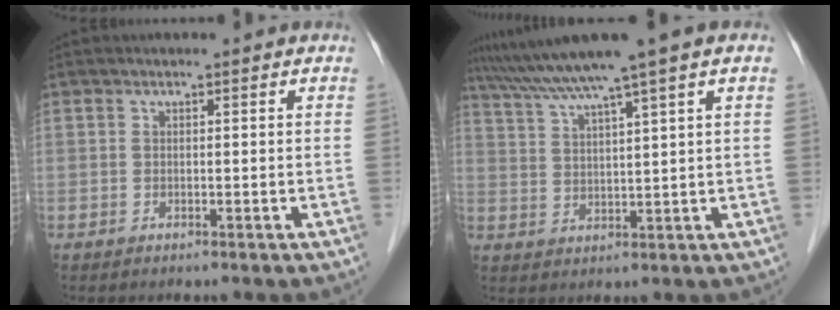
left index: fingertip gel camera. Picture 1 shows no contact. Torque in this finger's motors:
{"motor_torque": [0.54, -1.11, 0.90, 0.21]}